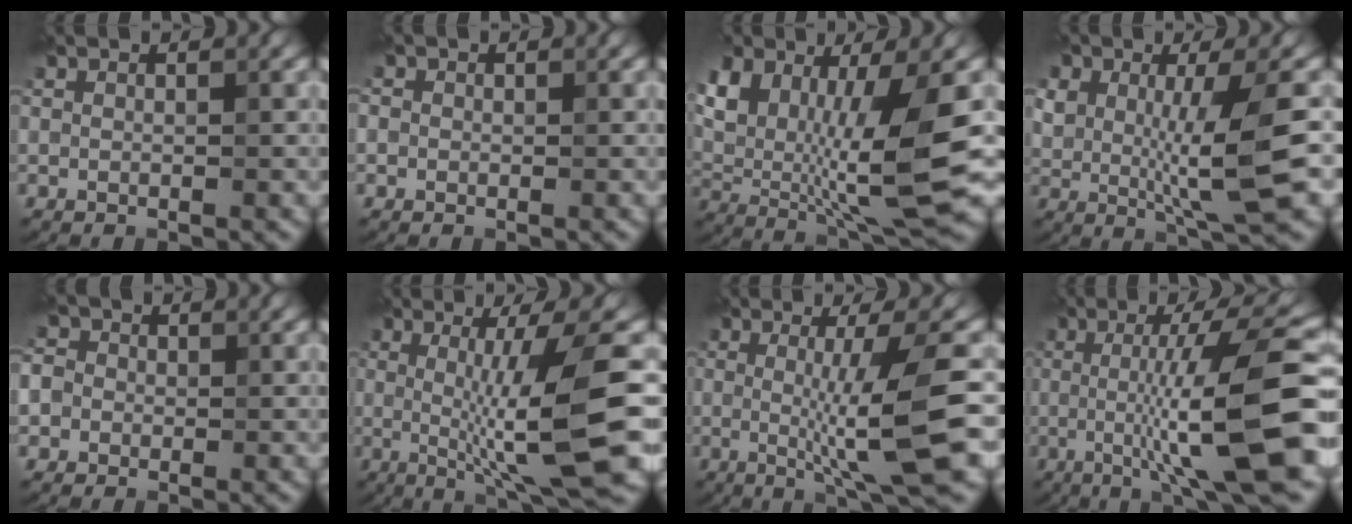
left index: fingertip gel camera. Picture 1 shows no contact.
{"total": 1.0, "force": [0.2, 1.0, 0.2], "torque": [-0.002, -0.001, -0.006]}
{"total": 12.5, "force": [1.0, 5.5, 11.2], "torque": [-0.215, -0.018, 0.020]}
{"total": 7.4, "force": [0.2, 2.5, 6.9], "torque": [-0.122, -0.006, 0.003]}
{"total": 4.1, "force": [0.4, 3.7, 1.6], "torque": [-0.015, 0.026, -0.031]}
{"total": 10.5, "force": [-0.4, 1.6, 10.4], "torque": [-0.136, -0.009, -0.001]}
{"total": 8.4, "force": [-0.4, 1.2, 8.3], "torque": [-0.119, -0.009, 0.000]}
{"total": 11.6, "force": [-1.3, 2.1, 11.3], "torque": [-0.157, 0.000, -0.024]}